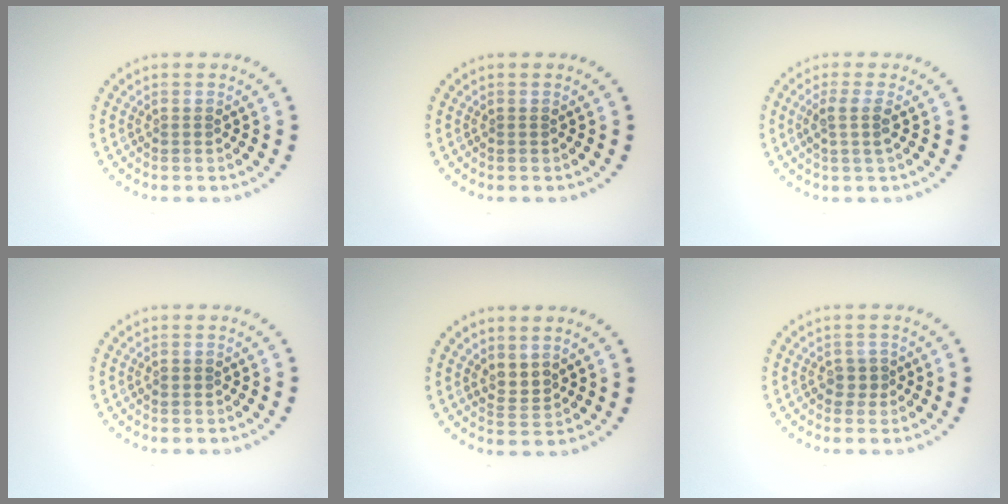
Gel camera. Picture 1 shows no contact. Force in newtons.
{"total": 0.0}
{"total": 1.9, "press": 1.5, "slide": 1.2}
{"total": 0.7, "press": 0.7, "slide": 0.2}
{"total": 1.7, "press": 1.3, "slide": 1.0}
{"total": 1.0, "press": 0.8, "slide": 0.7}